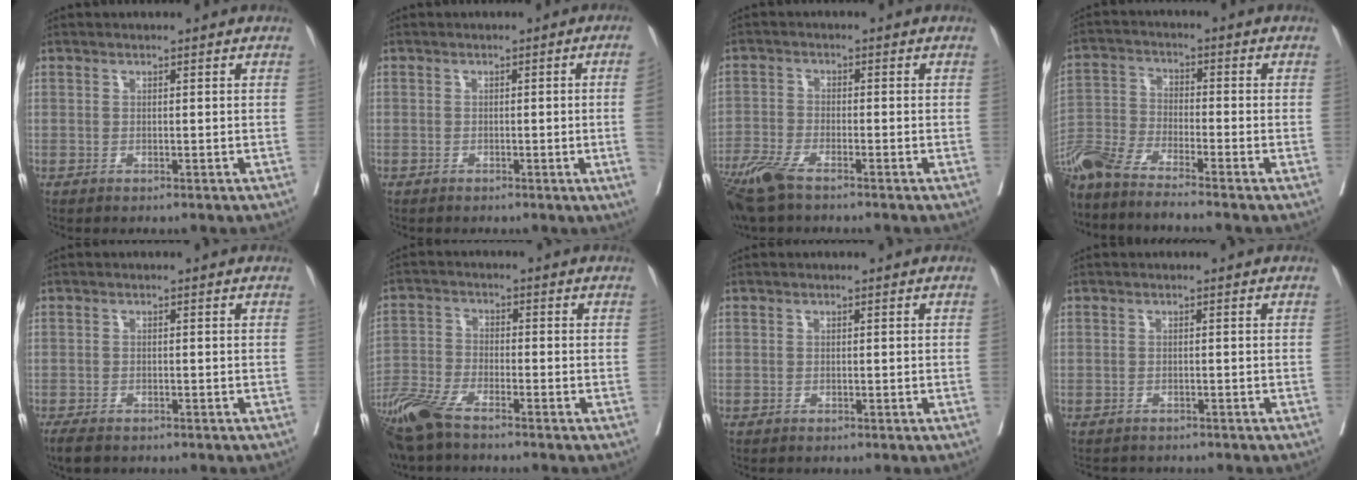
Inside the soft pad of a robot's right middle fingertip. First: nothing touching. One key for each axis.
{"total": 3.5, "fx": -0.5, "fy": -1.3, "fz": 3.2, "tx": -0.040, "ty": -0.007, "tz": -0.006}
{"total": 7.3, "fx": -5.5, "fy": 1.5, "fz": 4.6, "tx": -0.095, "ty": -0.019, "tz": -0.107}
{"total": 9.9, "fx": -8.6, "fy": -0.7, "fz": 4.8, "tx": -0.093, "ty": -0.029, "tz": -0.168}
{"total": 3.2, "fx": -2.6, "fy": 1.2, "fz": 1.6, "tx": -0.029, "ty": -0.009, "tz": -0.040}
{"total": 8.6, "fx": -6.9, "fy": 1.5, "fz": 5.0, "tx": -0.107, "ty": -0.026, "tz": -0.137}
{"total": 0.0}
{"total": 3.9, "fx": -3.5, "fy": 1.4, "fz": 0.8, "tx": -0.007, "ty": -0.002, "tz": -0.048}